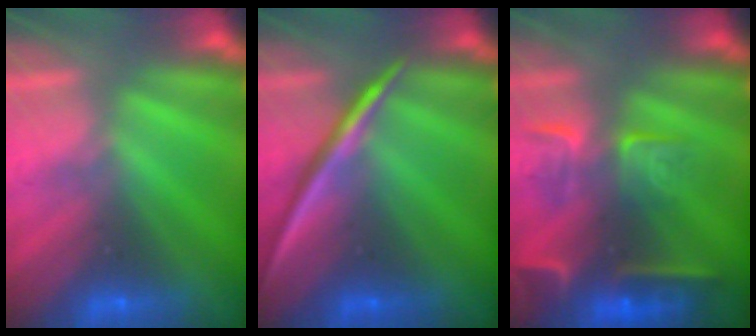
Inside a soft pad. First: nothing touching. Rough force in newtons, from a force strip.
{"total": 2.2}
{"total": 6.0}